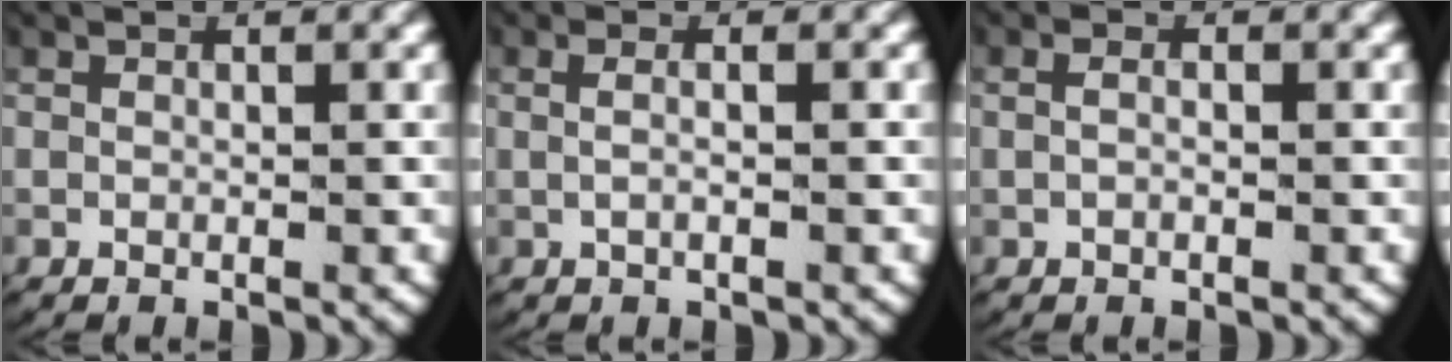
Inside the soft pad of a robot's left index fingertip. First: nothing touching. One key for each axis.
{"total": 1.6, "fx": -0.2, "fy": 0.3, "fz": 1.5, "tx": -0.035, "ty": -0.003, "tz": -0.002}
{"total": 1.0, "fx": -0.2, "fy": 0.4, "fz": 0.9, "tx": -0.020, "ty": -0.001, "tz": -0.003}